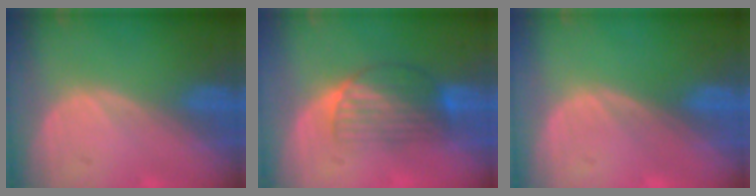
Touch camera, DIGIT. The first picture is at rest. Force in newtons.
{"total": 6.6, "press": 5.6, "slide": 3.4}
{"total": 0.0}